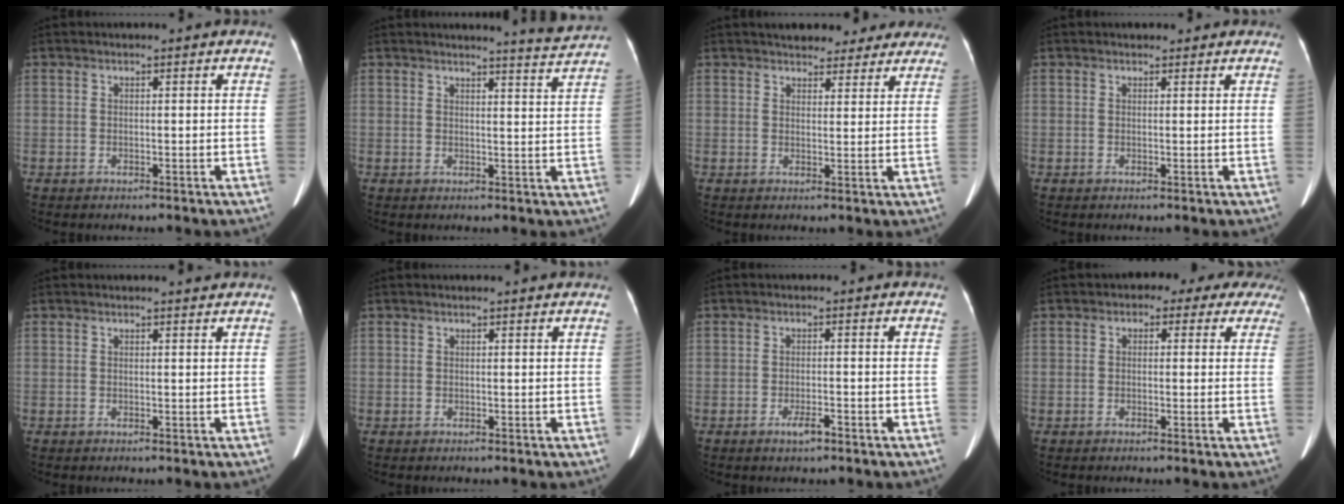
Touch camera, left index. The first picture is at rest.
{"total": 4.2, "force": [3.9, -1.5, 0.0], "torque": [-0.015, -0.026, 0.046]}
{"total": 10.6, "force": [9.2, 4.2, 3.3], "torque": [-0.010, 0.017, 0.103]}
{"total": 1.8, "force": [1.4, 1.0, 0.5], "torque": [-0.001, 0.013, 0.015]}
{"total": 0.7, "force": [0.7, -0.2, 0.0], "torque": [-0.008, -0.007, 0.010]}
{"total": 1.0, "force": [1.0, 0.0, 0.2], "torque": [-0.009, 0.004, 0.012]}
{"total": 2.3, "force": [-1.6, 0.5, 1.6], "torque": [-0.028, -0.001, -0.025]}
{"total": 7.0, "force": [4.7, 4.1, 3.0], "torque": [-0.023, 0.032, 0.037]}